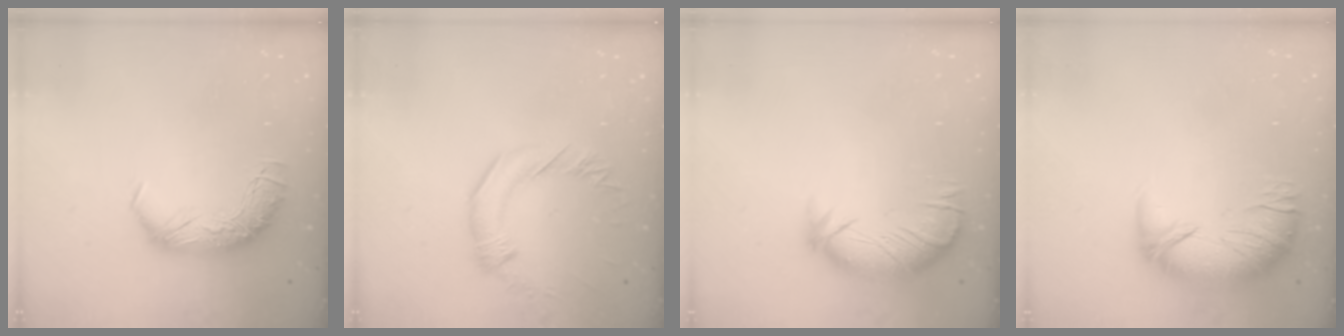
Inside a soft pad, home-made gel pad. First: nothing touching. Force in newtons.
{"total": 1.0, "press": 1.0, "slide": 0.4}
{"total": 3.8, "press": 3.2, "slide": 2.1}
{"total": 2.8, "press": 1.6, "slide": 2.2}